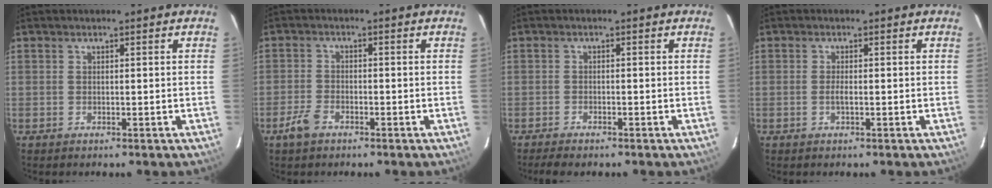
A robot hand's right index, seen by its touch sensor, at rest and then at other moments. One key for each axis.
{"total": 4.2, "fx": -2.7, "fy": 2.1, "fz": 2.4, "tx": -0.065, "ty": -0.001, "tz": -0.051}
{"total": 3.5, "fx": -3.0, "fy": 0.7, "fz": 1.6, "tx": -0.043, "ty": -0.011, "tz": -0.053}
{"total": 1.4, "fx": -0.3, "fy": 0.3, "fz": 1.3, "tx": -0.027, "ty": 0.000, "tz": -0.008}